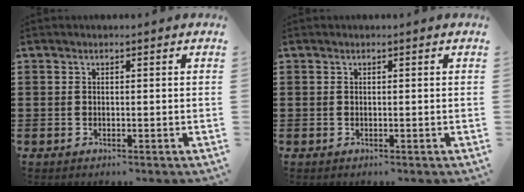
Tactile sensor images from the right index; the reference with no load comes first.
{"total": 0.0}